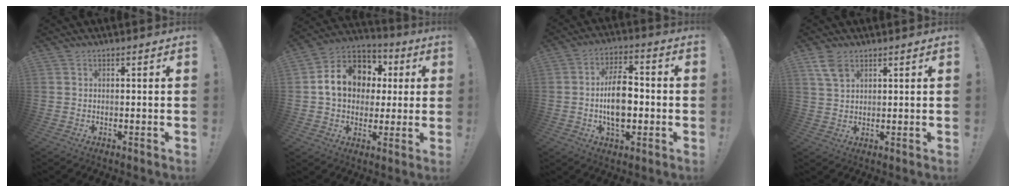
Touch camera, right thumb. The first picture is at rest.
{"total": 16.3, "force": [3.6, 13.0, 9.1], "torque": [-0.126, -0.004, 0.076]}
{"total": 15.7, "force": [-2.2, 9.3, 12.5], "torque": [-0.234, 0.011, -0.043]}
{"total": 5.6, "force": [3.4, 3.0, 3.2], "torque": [-0.053, -0.013, 0.066]}